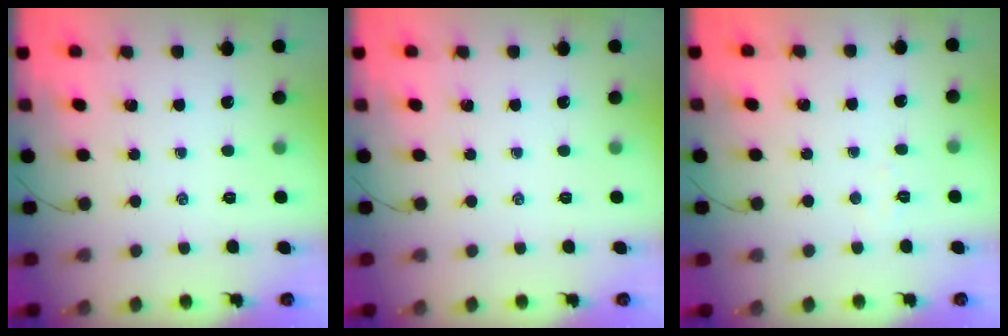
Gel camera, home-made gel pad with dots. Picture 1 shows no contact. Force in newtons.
{"total": 0.0}
{"total": 2.4, "press": 2.3, "slide": 0.6}